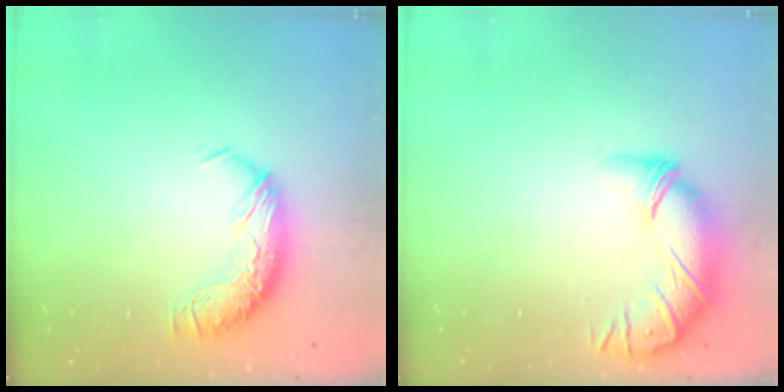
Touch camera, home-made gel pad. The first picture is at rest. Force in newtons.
{"total": 3.5, "press": 2.6, "slide": 2.4}